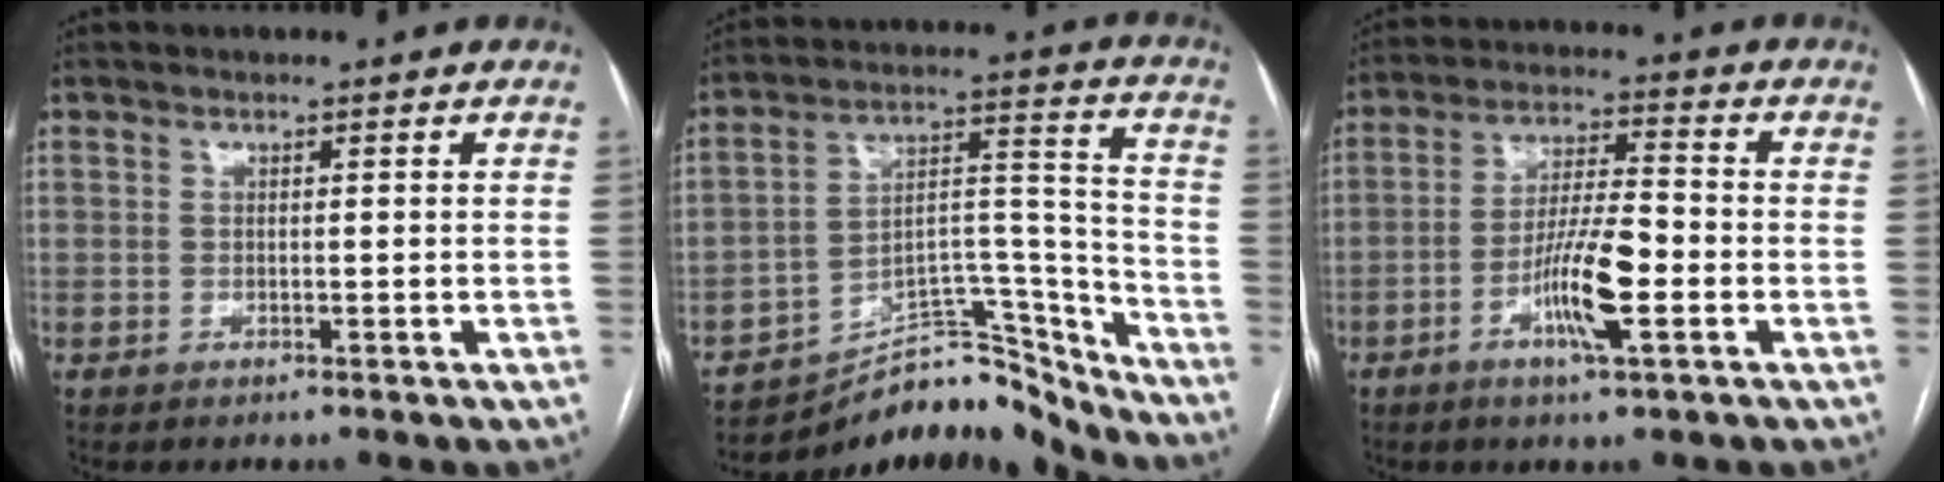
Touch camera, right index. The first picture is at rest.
{"total": 14.4, "force": [-13.7, 4.0, 1.8], "torque": [-0.004, 0.074, -0.215]}
{"total": 9.7, "force": [-3.4, 1.1, 9.0], "torque": [-0.168, -0.001, -0.063]}